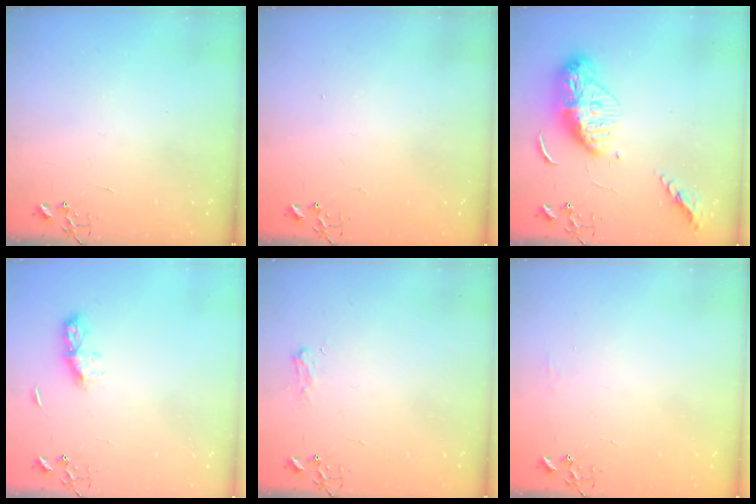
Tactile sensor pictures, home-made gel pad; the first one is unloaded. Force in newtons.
{"total": 1.1, "press": 1.1, "slide": 0.1}
{"total": 15.4, "press": 15.3, "slide": 1.2}
{"total": 6.4, "press": 6.3, "slide": 0.7}
{"total": 6.6, "press": 6.6, "slide": 0.5}
{"total": 4.6, "press": 4.6, "slide": 0.7}